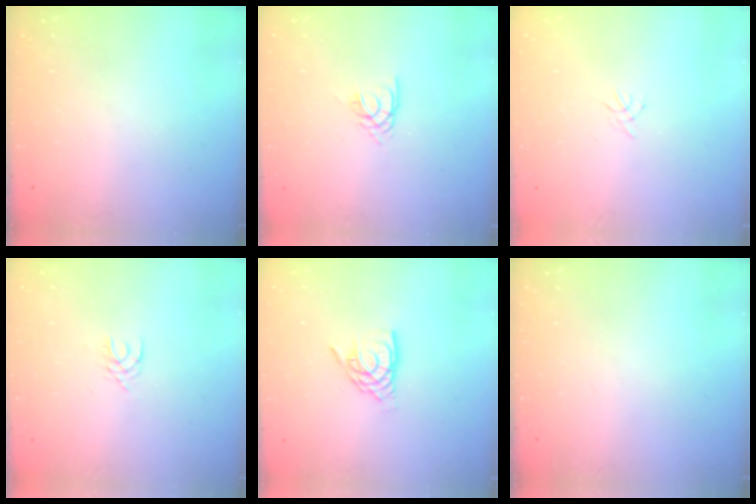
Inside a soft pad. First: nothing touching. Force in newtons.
{"total": 1.4, "press": 1.3, "slide": 0.3}
{"total": 0.5, "press": 0.4, "slide": 0.3}
{"total": 2.9, "press": 2.9, "slide": 0.4}
{"total": 9.6, "press": 9.5, "slide": 0.9}
{"total": 0.0}